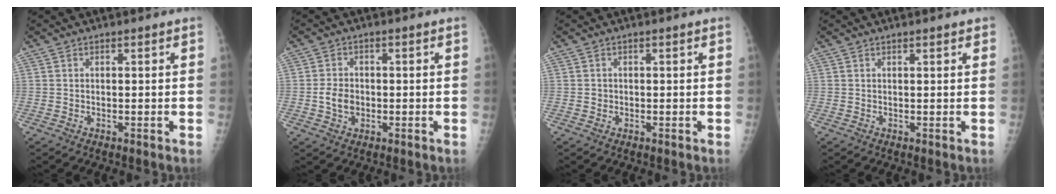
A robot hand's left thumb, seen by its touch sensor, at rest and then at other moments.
{"total": 4.1, "force": [-0.6, 3.1, 2.5], "torque": [-0.037, 0.003, -0.011]}
{"total": 0.8, "force": [-0.1, 0.8, 0.2], "torque": [0.002, 0.003, -0.001]}
{"total": 1.5, "force": [1.1, 0.3, 1.0], "torque": [-0.011, 0.000, 0.011]}